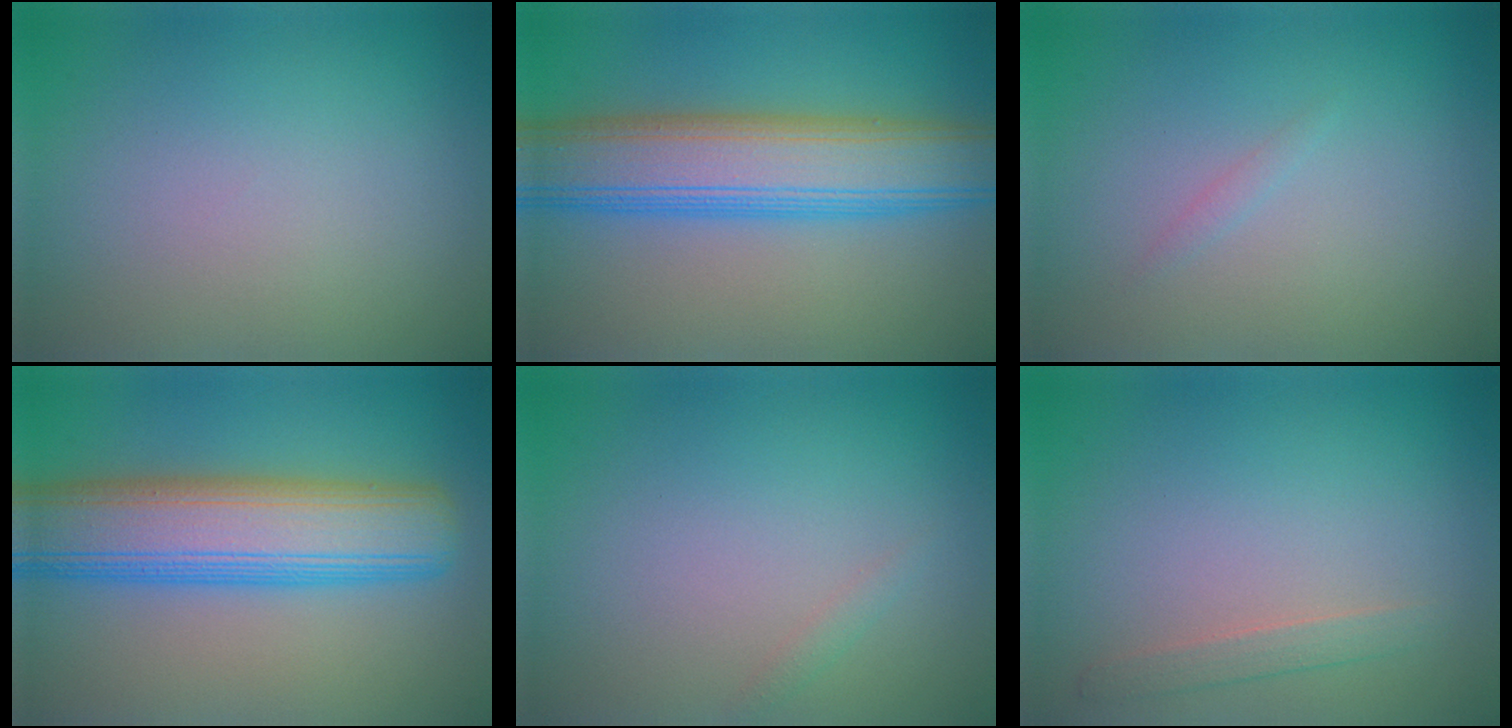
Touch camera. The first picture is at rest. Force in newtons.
{"total": 9.3, "press": 9.3, "slide": 0.5}
{"total": 0.6, "press": 0.6, "slide": 0.0}
{"total": 10.0, "press": 10.0, "slide": 0.3}
{"total": 0.7, "press": 0.7, "slide": 0.1}
{"total": 1.4, "press": 1.4, "slide": 0.0}